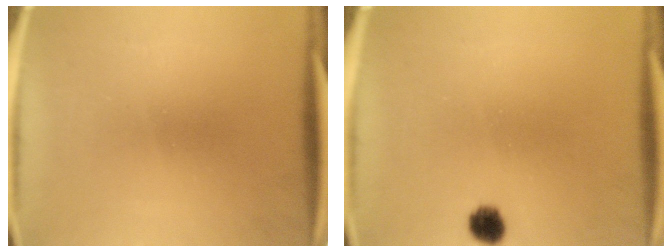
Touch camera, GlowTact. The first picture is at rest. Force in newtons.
{"total": 3.3}